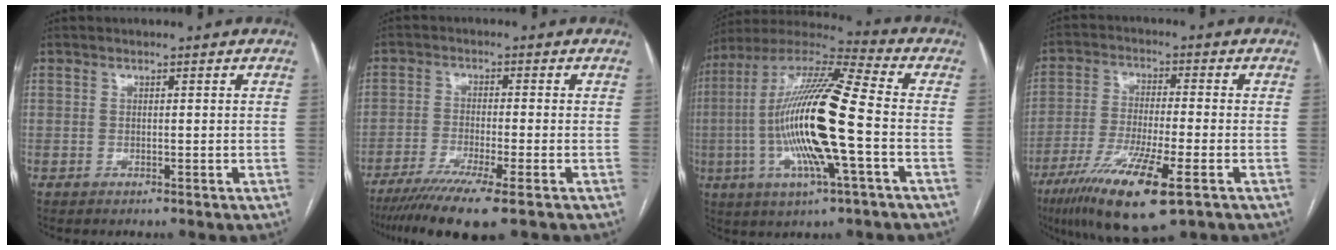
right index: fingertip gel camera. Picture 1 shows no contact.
{"total": 10.4, "force": [-7.4, 0.0, 7.4], "torque": [-0.118, -0.025, -0.117]}
{"total": 19.6, "force": [-3.1, 1.6, 19.3], "torque": [-0.386, -0.004, -0.063]}
{"total": 14.2, "force": [-7.6, 1.6, 11.9], "torque": [-0.230, -0.035, -0.130]}